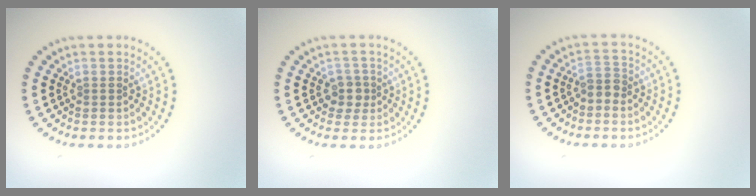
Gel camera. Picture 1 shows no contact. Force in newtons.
{"total": 1.8, "press": 1.5, "slide": 1.0}
{"total": 1.5, "press": 1.3, "slide": 0.9}